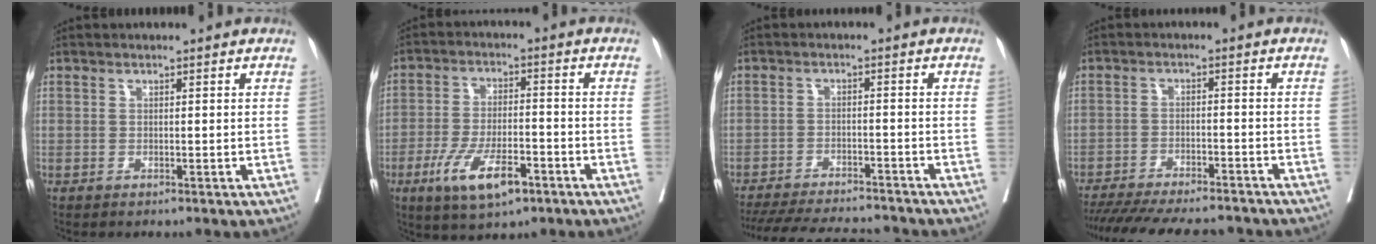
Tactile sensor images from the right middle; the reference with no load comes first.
{"total": 9.9, "force": [-5.2, 3.2, 7.8], "torque": [-0.151, -0.009, -0.085]}
{"total": 17.0, "force": [-15.5, 3.1, 6.2], "torque": [-0.139, -0.017, -0.219]}
{"total": 18.3, "force": [-16.4, 3.5, 7.3], "torque": [-0.155, -0.022, -0.229]}